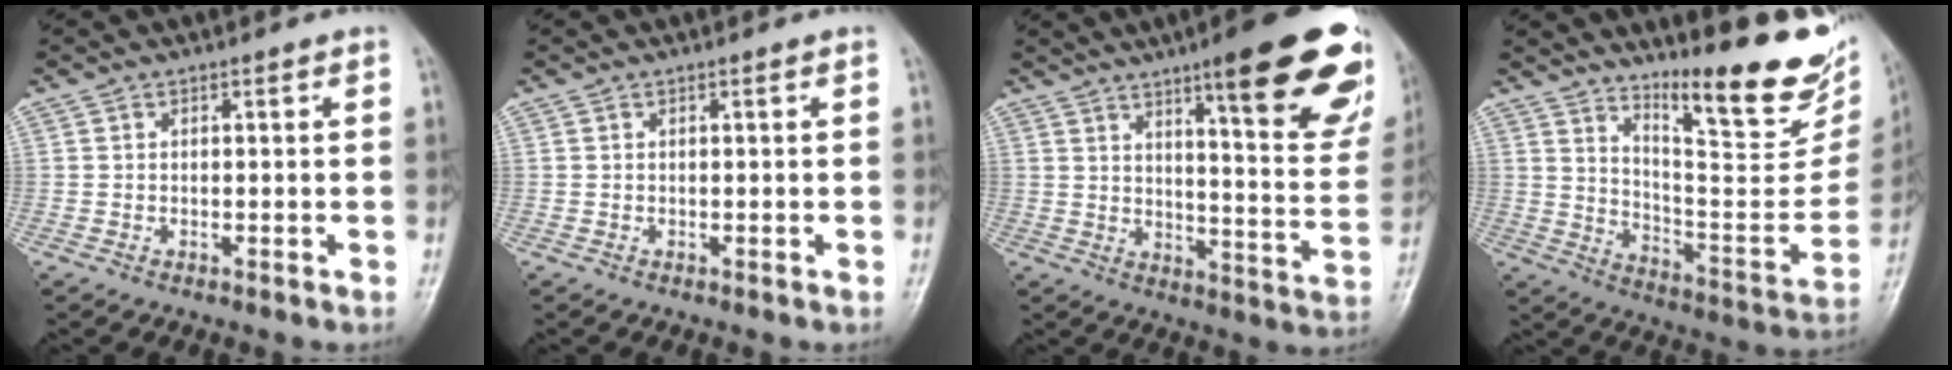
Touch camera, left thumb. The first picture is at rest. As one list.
[{"total": 0.0}, {"total": 24.3, "force": [14.3, 5.0, 18.9], "torque": [-0.216, -0.063, 0.188]}, {"total": 23.1, "force": [17.2, 5.0, 14.5], "torque": [-0.176, -0.133, 0.256]}]